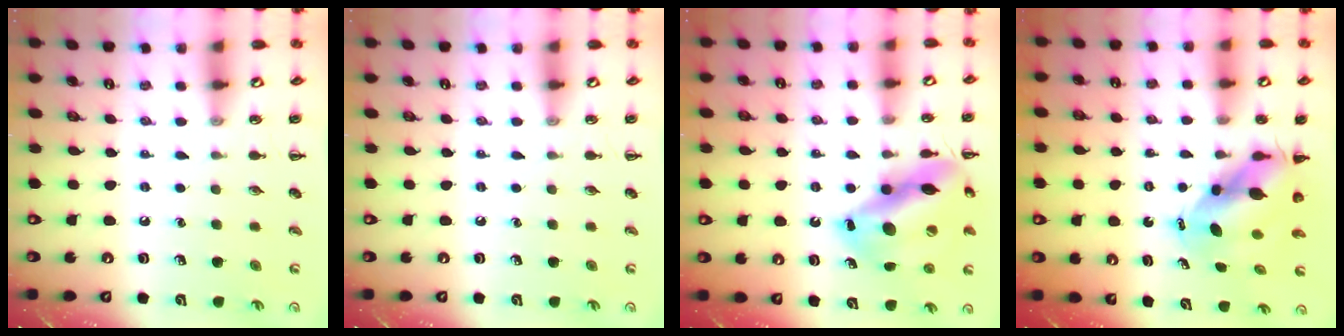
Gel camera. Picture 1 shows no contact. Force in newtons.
{"total": 0.0}
{"total": 17.6, "press": 17.5, "slide": 2.3}
{"total": 7.1, "press": 7.0, "slide": 1.5}